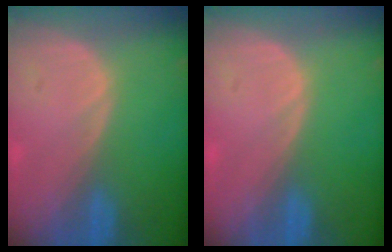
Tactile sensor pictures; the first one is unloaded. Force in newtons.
{"total": 0.0}